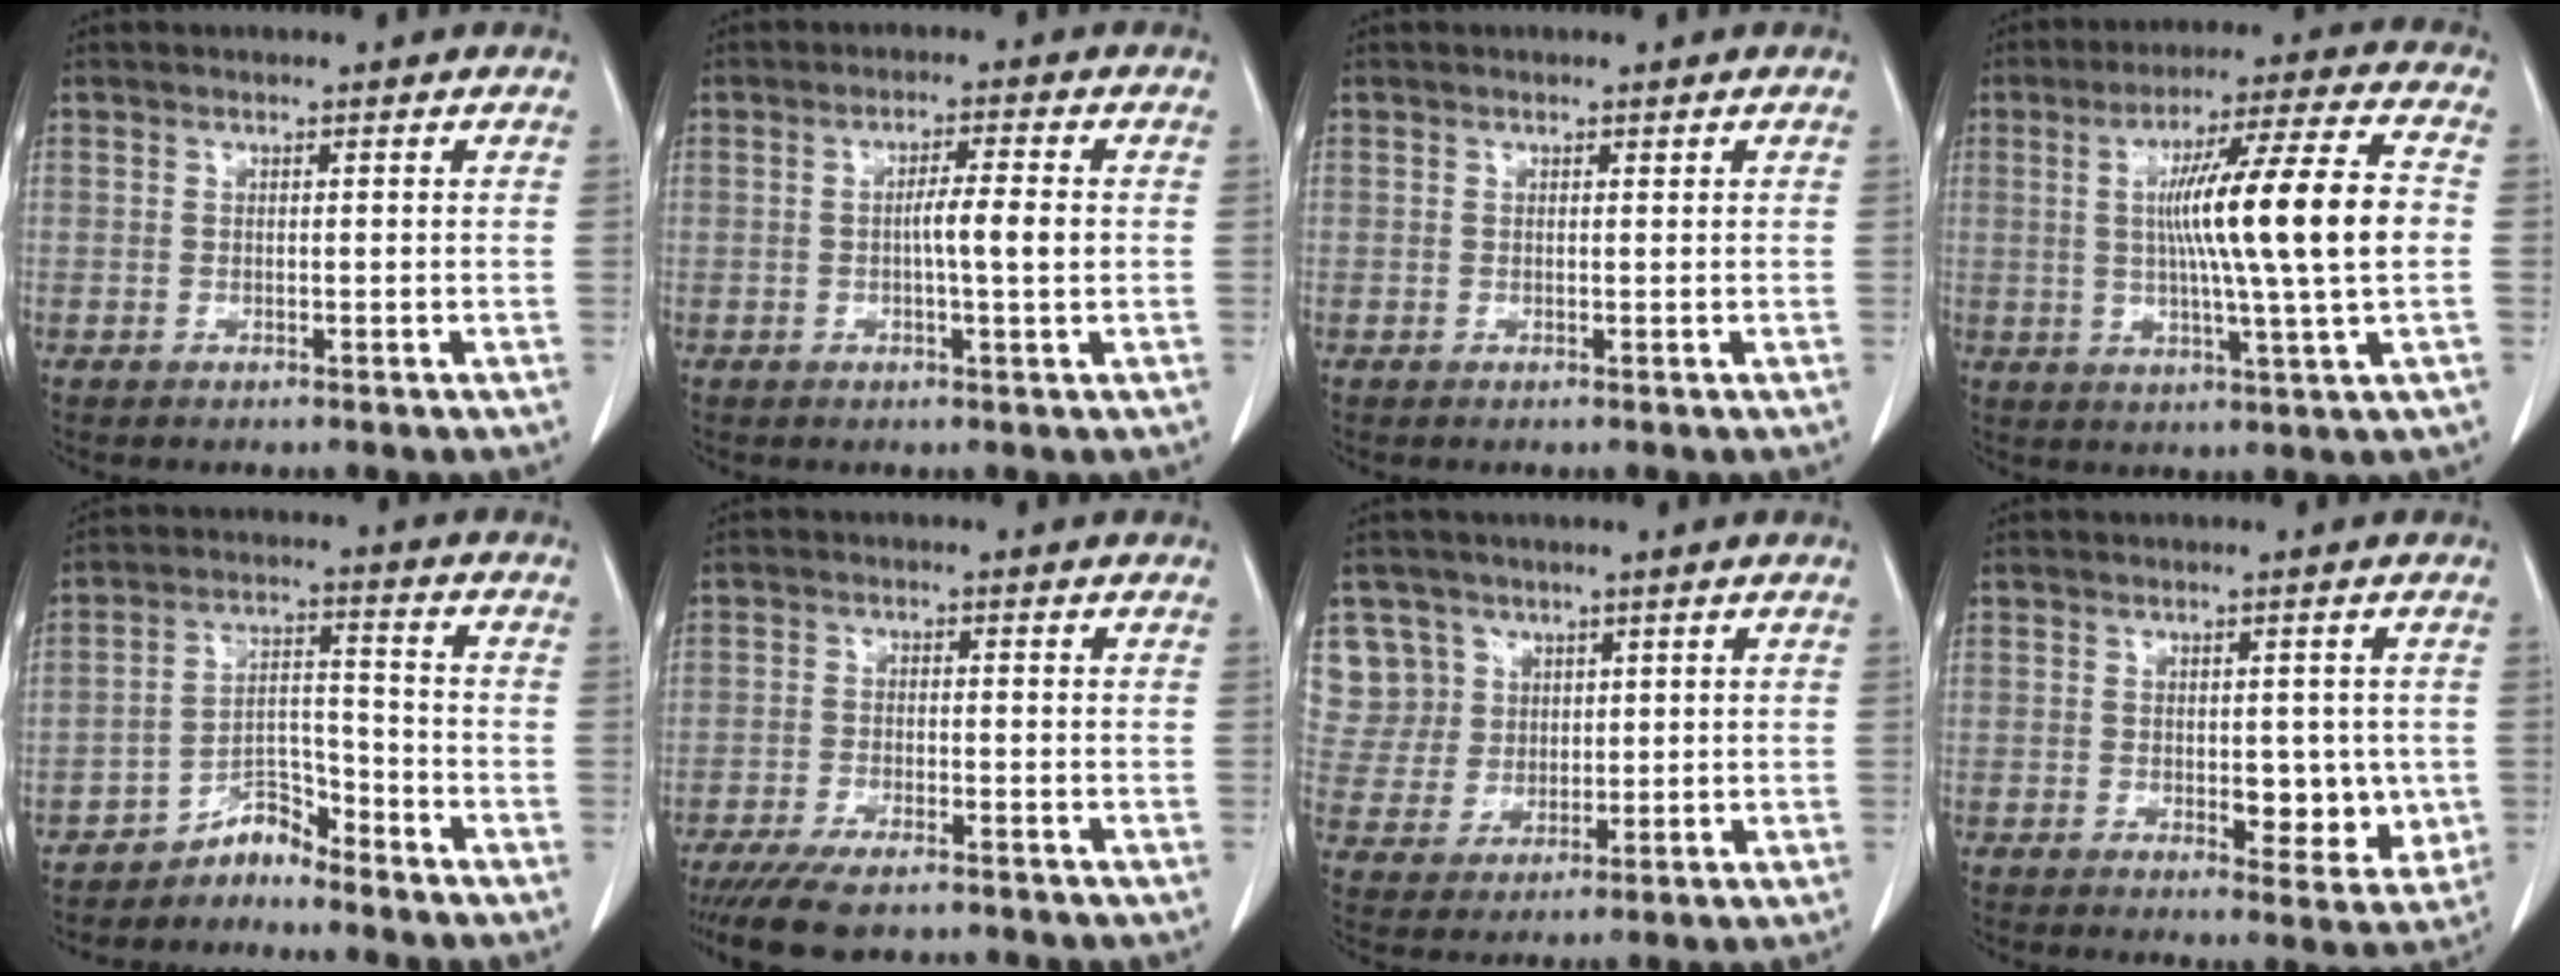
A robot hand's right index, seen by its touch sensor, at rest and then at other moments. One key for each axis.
{"total": 4.3, "fx": -0.2, "fy": 0.0, "fz": 4.3, "tx": -0.073, "ty": 0.000, "tz": -0.005}
{"total": 0.0}
{"total": 16.0, "fx": 0.6, "fy": -0.6, "fz": 16.0, "tx": -0.264, "ty": 0.008, "tz": 0.006}
{"total": 4.8, "fx": -4.6, "fy": 1.3, "fz": 0.4, "tx": 0.003, "ty": 0.021, "tz": -0.080}
{"total": 8.3, "fx": -7.1, "fy": 1.7, "fz": 4.1, "tx": -0.063, "ty": -0.016, "tz": -0.115}
{"total": 7.9, "fx": 3.8, "fy": 7.0, "fz": -0.1, "tx": 0.005, "ty": 0.019, "tz": 0.087}
{"total": 7.0, "fx": -0.7, "fy": 3.6, "fz": 6.0, "tx": -0.058, "ty": -0.005, "tz": 0.001}